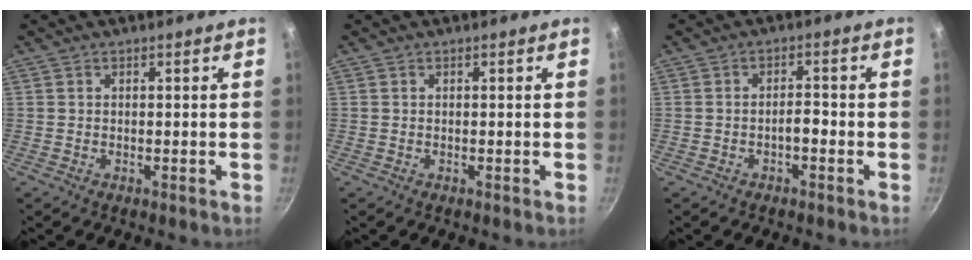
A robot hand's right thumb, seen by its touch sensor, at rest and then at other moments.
{"total": 0.0}
{"total": 2.4, "force": [-1.2, 0.9, 1.8], "torque": [-0.022, 0.019, -0.019]}